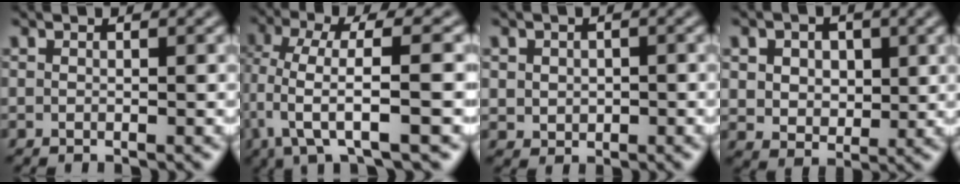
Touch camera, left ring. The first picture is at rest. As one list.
[{"total": 6.8, "force": [-1.4, 1.7, 6.4], "torque": [-0.127, 0.005, -0.031]}, {"total": 1.8, "force": [0.1, 1.7, 0.8], "torque": [-0.017, -0.003, 0.009]}, {"total": 5.7, "force": [2.0, 4.3, 3.2], "torque": [-0.075, 0.011, 0.029]}]